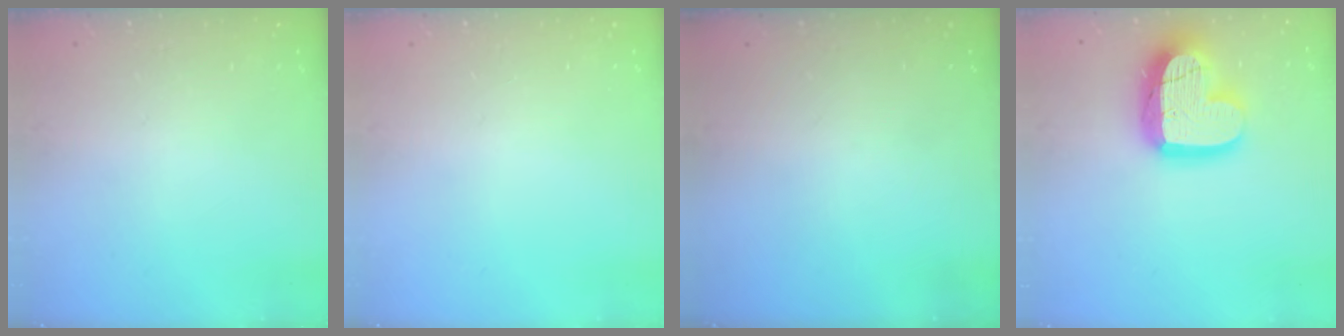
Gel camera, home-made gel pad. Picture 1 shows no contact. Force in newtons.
{"total": 0.0}
{"total": 0.0}
{"total": 19.8, "press": 19.8, "slide": 1.5}